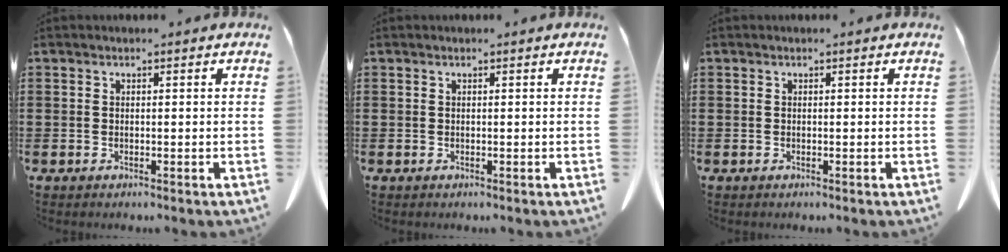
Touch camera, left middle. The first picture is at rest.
{"total": 0.0}
{"total": 0.0}